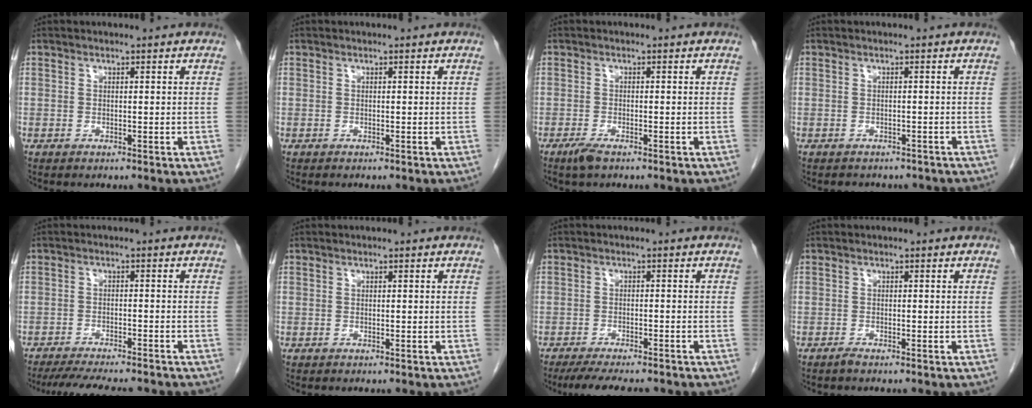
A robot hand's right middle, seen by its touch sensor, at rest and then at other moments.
{"total": 0.0}
{"total": 2.1, "force": [-1.5, 0.5, 1.4], "torque": [-0.035, -0.005, -0.028]}
{"total": 5.2, "force": [-4.5, 2.3, 1.1], "torque": [-0.013, 0.005, -0.045]}
{"total": 12.2, "force": [-10.9, 1.8, 5.2], "torque": [-0.077, -0.014, -0.148]}
{"total": 0.0}
{"total": 9.0, "force": [-7.8, 2.0, 4.1], "torque": [-0.059, -0.013, -0.113]}
{"total": 0.7, "force": [-0.6, 0.0, 0.3], "torque": [-0.008, -0.001, -0.011]}